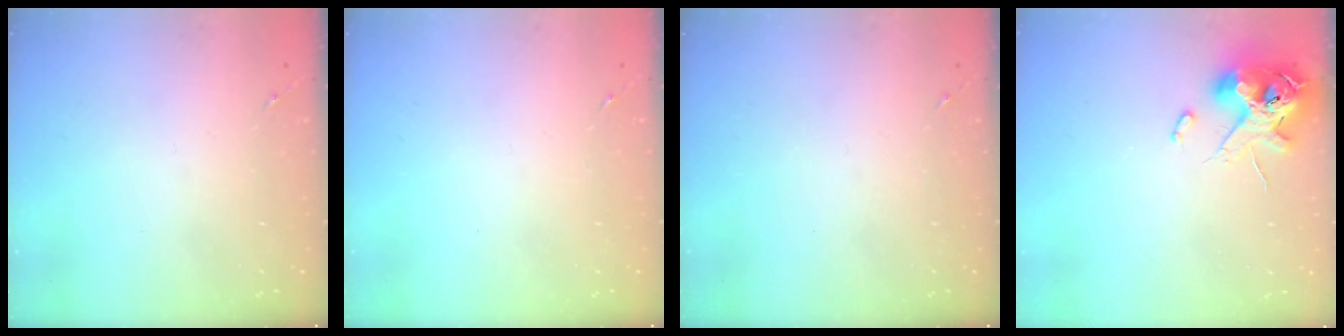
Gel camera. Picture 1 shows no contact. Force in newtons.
{"total": 0.0}
{"total": 0.0}
{"total": 12.6, "press": 12.4, "slide": 2.1}